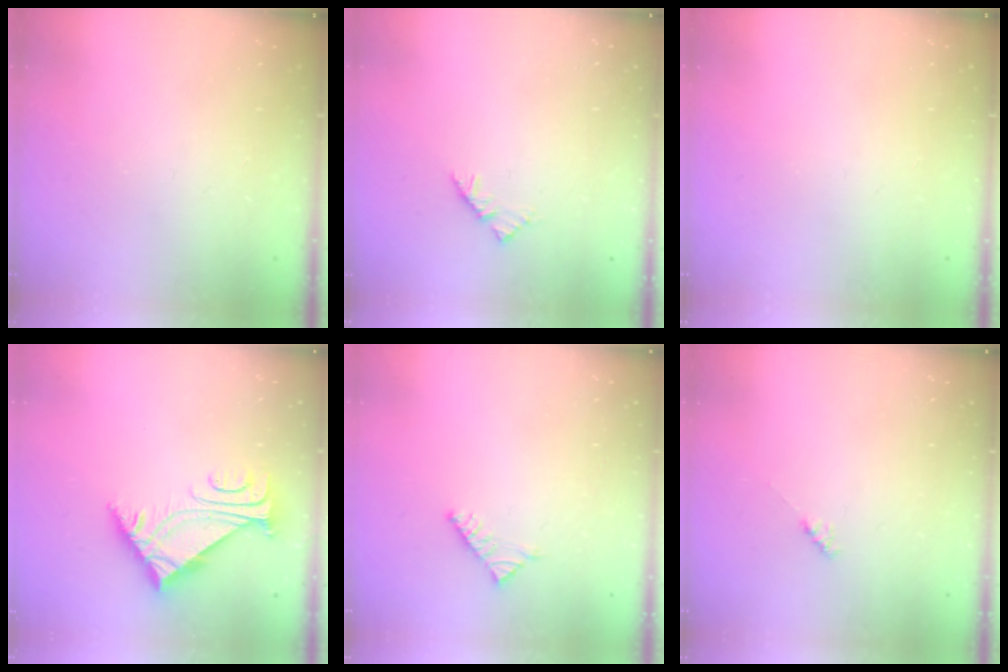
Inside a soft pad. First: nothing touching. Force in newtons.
{"total": 2.9, "press": 2.8, "slide": 0.7}
{"total": 0.0}
{"total": 5.5, "press": 5.4, "slide": 0.8}
{"total": 3.6, "press": 3.5, "slide": 0.6}
{"total": 2.1, "press": 2.0, "slide": 0.5}